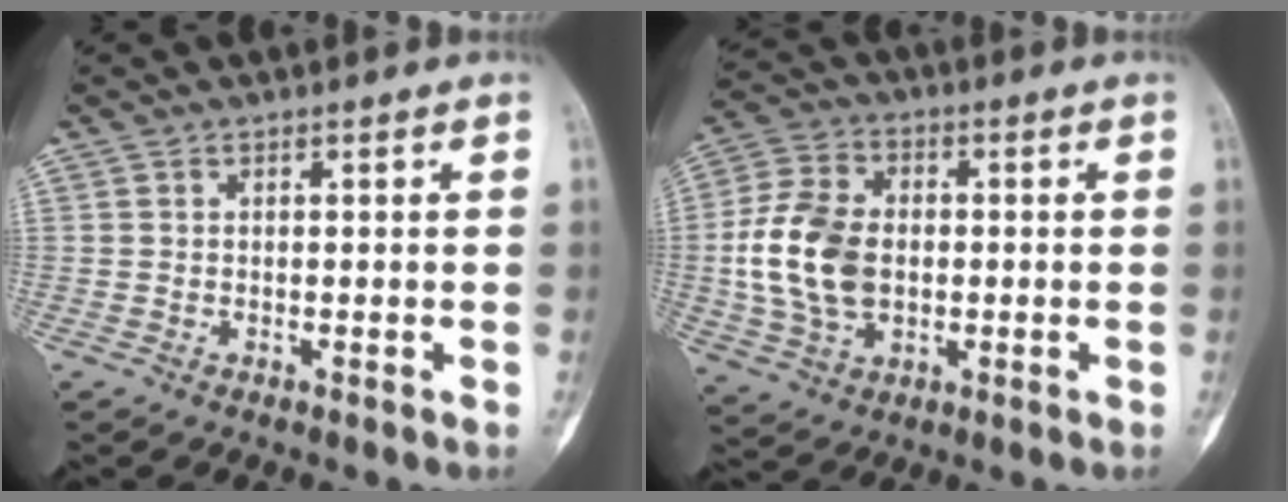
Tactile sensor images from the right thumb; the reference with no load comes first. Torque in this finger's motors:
{"motor_torque": [1.14, 1.11, 1.23, -0.91, 0.32]}